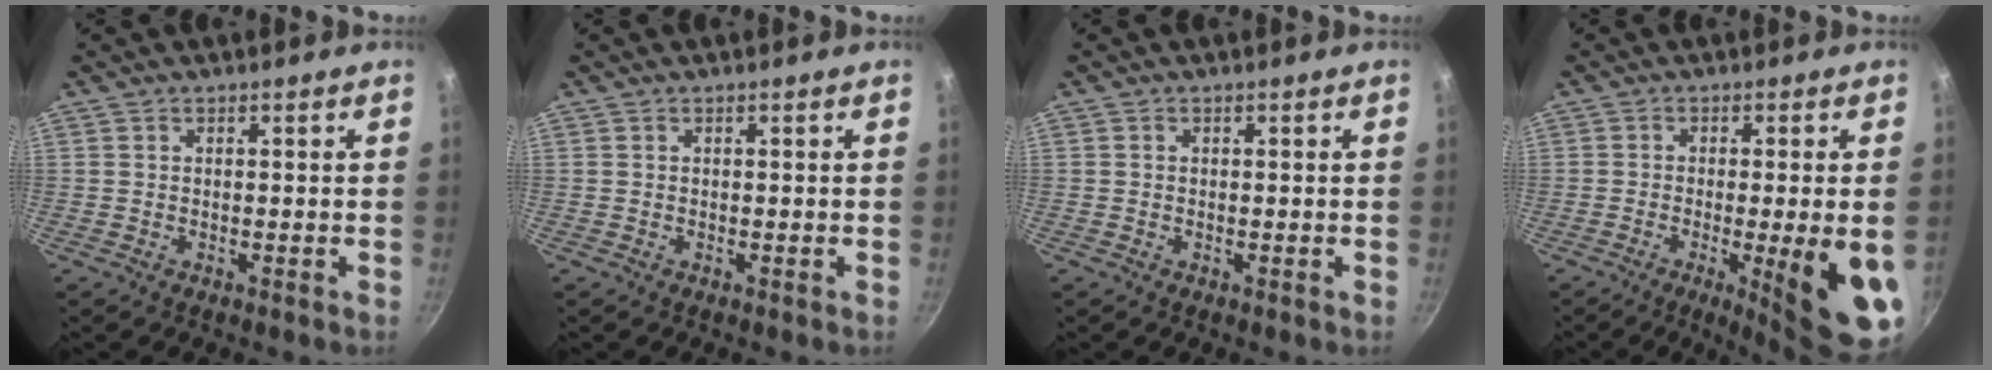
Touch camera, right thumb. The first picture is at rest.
{"total": 0.0}
{"total": 0.0}
{"total": 13.7, "force": [-3.6, 2.3, 13.0], "torque": [-0.165, -0.002, -0.043]}